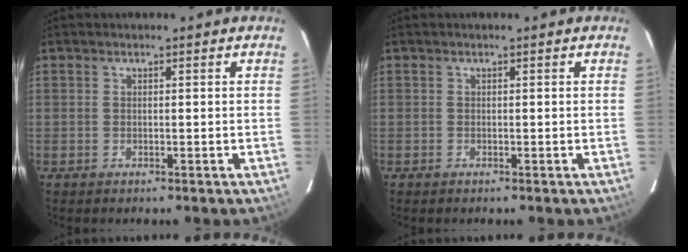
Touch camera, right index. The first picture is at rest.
{"total": 0.0}